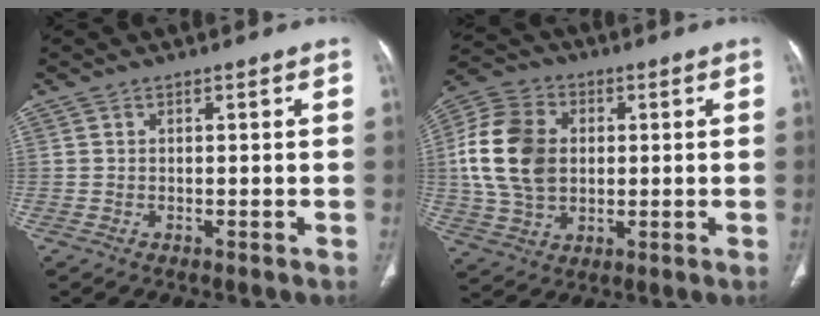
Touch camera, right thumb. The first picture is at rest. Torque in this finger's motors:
{"motor_torque": [1.90, 1.73, 0.70, -0.92, 0.26]}